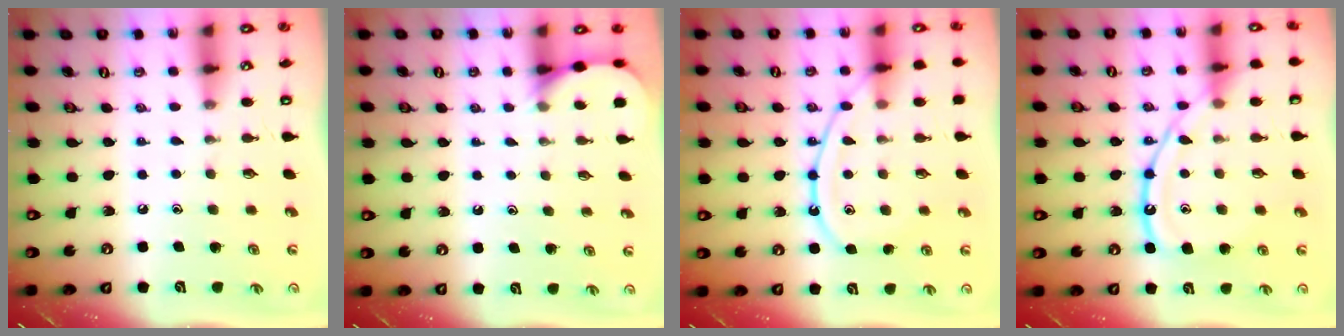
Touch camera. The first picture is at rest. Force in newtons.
{"total": 4.5, "press": 4.4, "slide": 0.3}
{"total": 13.3, "press": 13.2, "slide": 1.3}
{"total": 15.2, "press": 15.1, "slide": 1.3}